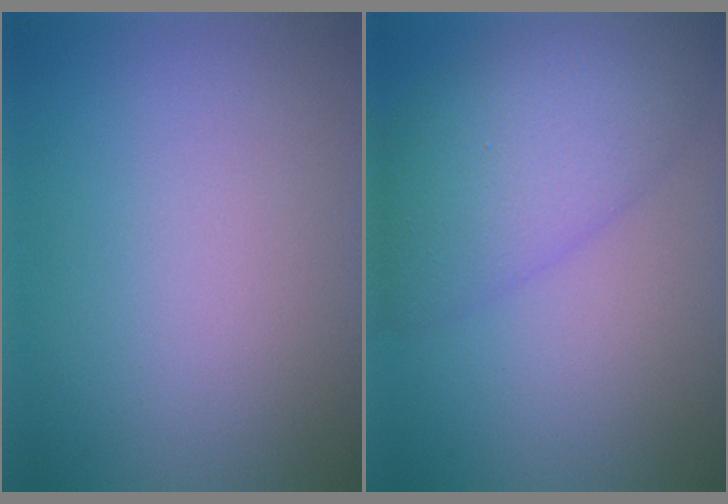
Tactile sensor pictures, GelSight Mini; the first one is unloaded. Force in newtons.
{"total": 7.4, "press": 7.4, "slide": 0.3}